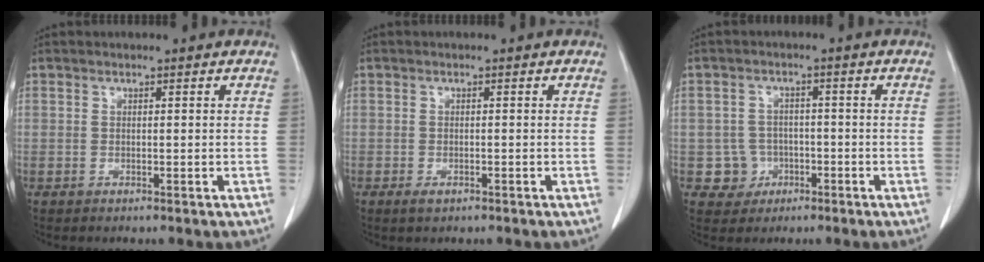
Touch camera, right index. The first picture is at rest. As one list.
[{"total": 1.2, "force": [-0.8, 0.6, 0.8], "torque": [-0.013, 0.000, -0.009]}, {"total": 4.1, "force": [-1.2, 3.9, -0.2], "torque": [0.011, 0.015, -0.014]}]